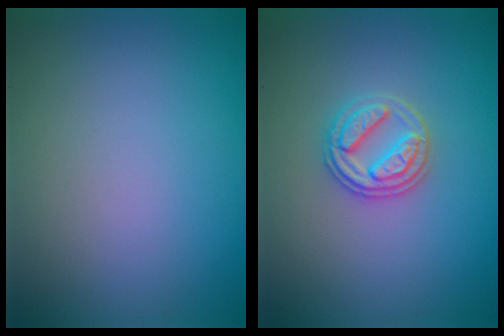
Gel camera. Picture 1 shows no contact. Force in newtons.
{"total": 2.8, "press": 2.7, "slide": 0.8}